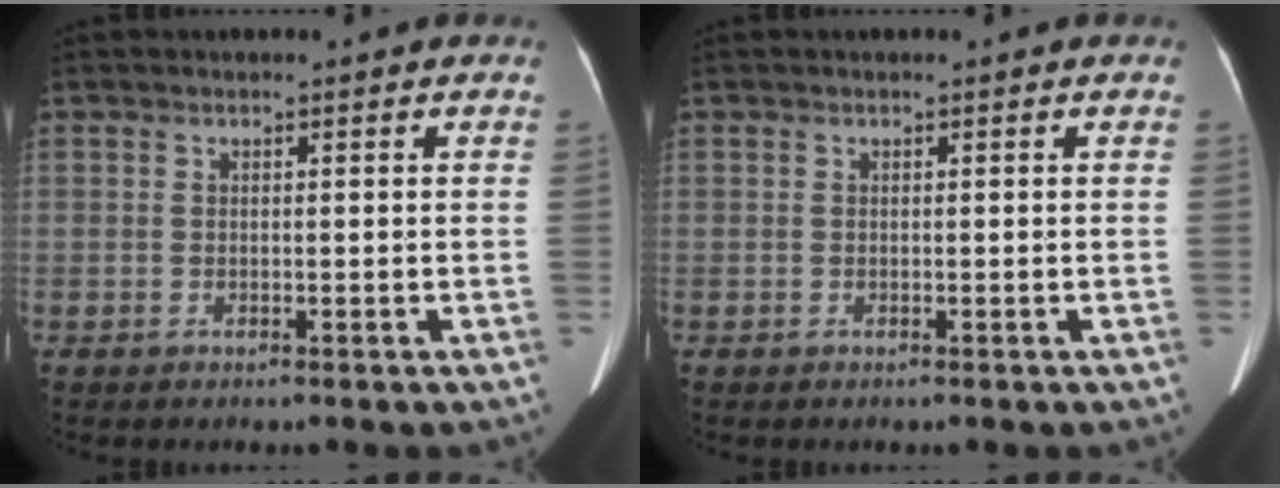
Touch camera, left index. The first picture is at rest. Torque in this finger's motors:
{"motor_torque": [0.09, -0.04, 0.02, 0.01]}